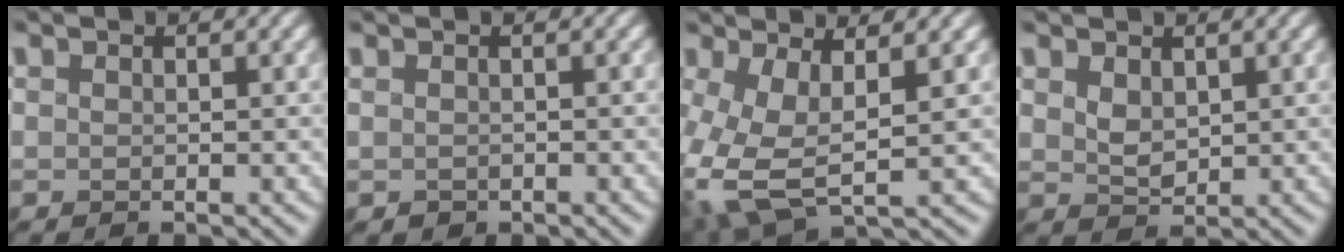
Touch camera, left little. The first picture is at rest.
{"total": 0.0}
{"total": 7.0, "force": [-1.1, 3.4, 6.0], "torque": [-0.134, -0.003, -0.024]}
{"total": 1.8, "force": [0.6, 1.2, 1.2], "torque": [-0.025, -0.004, 0.015]}